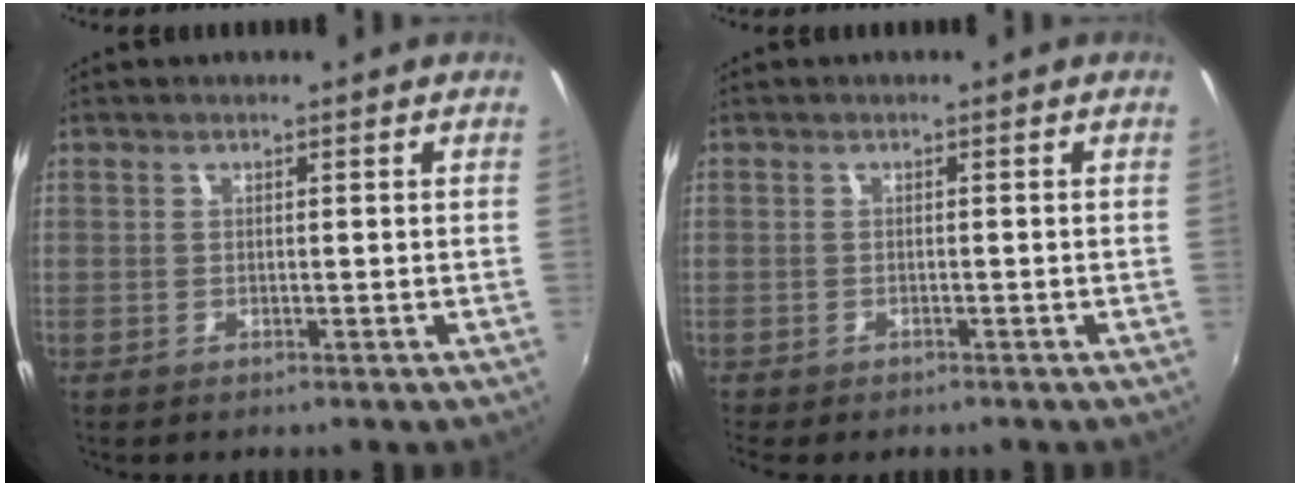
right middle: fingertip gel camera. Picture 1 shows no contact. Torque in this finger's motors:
{"motor_torque": [1.06, -1.08, 0.16, 0.08]}